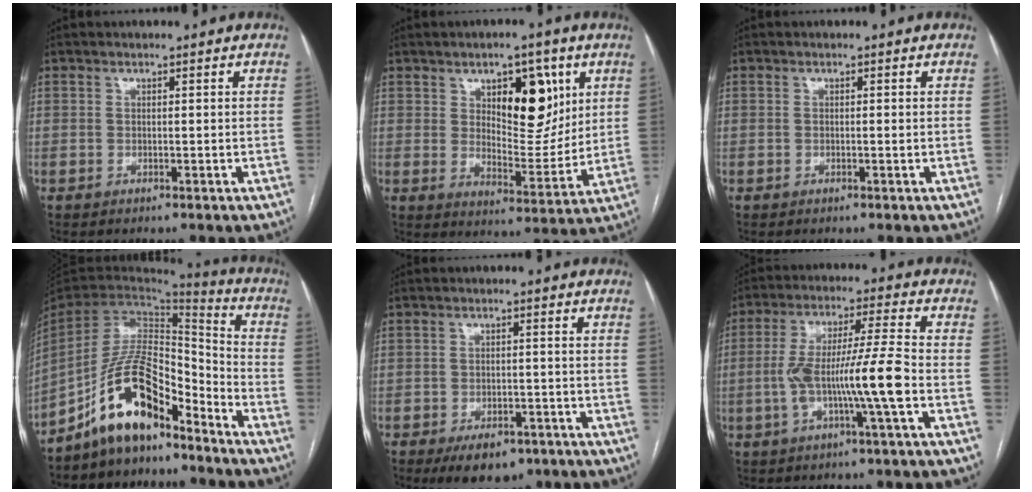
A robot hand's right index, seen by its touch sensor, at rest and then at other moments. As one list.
[{"total": 11.3, "force": [4.7, 5.0, 9.0], "torque": [-0.125, 0.002, 0.080]}, {"total": 0.6, "force": [-0.1, -0.1, 0.6], "torque": [-0.011, -0.001, 0.000]}, {"total": 14.7, "force": [-9.9, 4.0, 10.2], "torque": [-0.207, 0.016, -0.183]}, {"total": 7.2, "force": [-4.9, 3.6, 3.8], "torque": [-0.053, 0.000, -0.069]}, {"total": 11.3, "force": [-2.7, -0.6, 10.9], "torque": [-0.211, 0.009, -0.052]}]